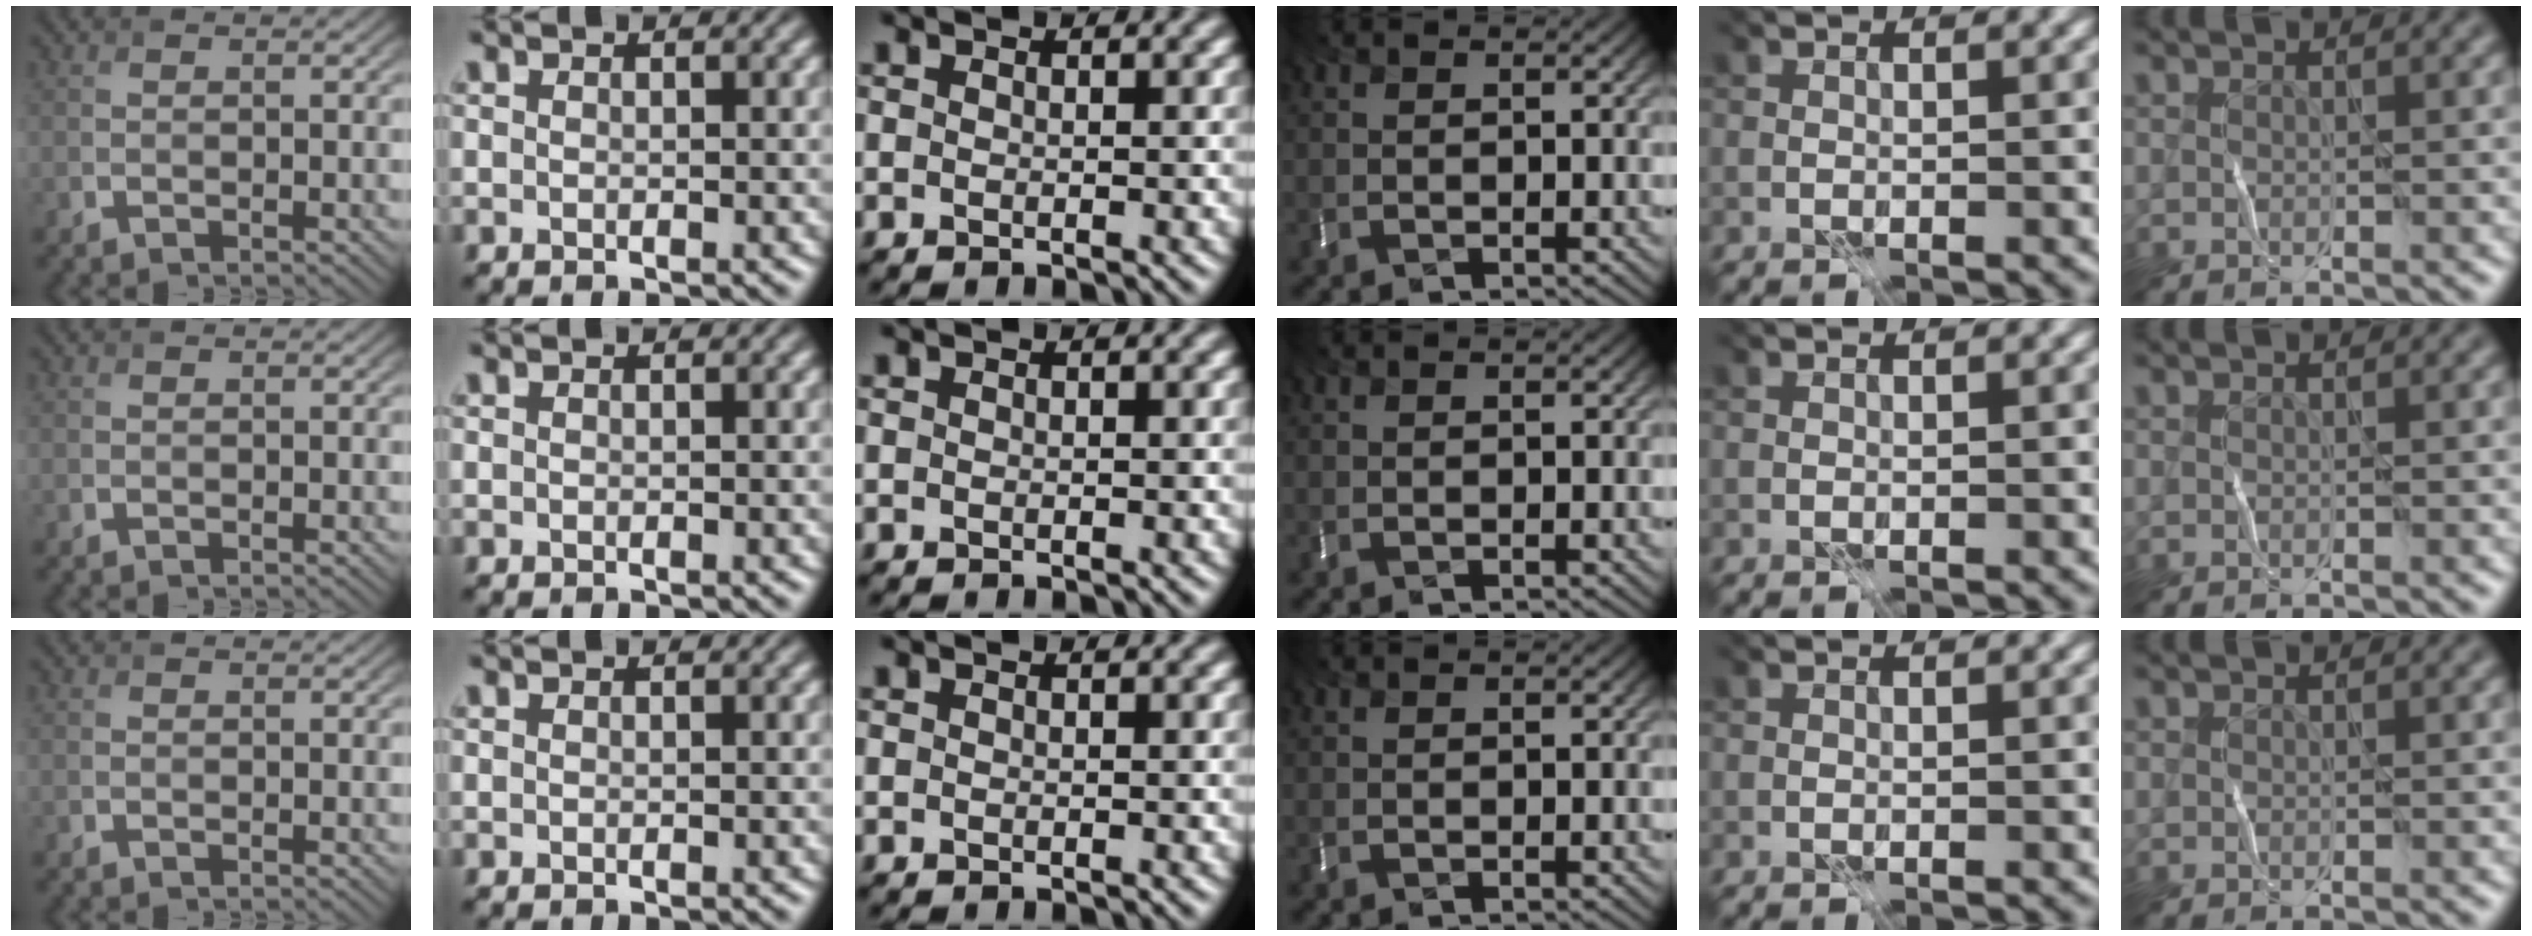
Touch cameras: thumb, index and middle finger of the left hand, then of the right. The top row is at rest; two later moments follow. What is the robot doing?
{"motion": "fold", "object": "bubble wrap"}